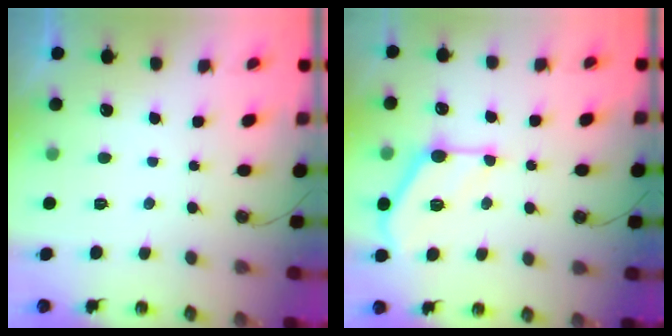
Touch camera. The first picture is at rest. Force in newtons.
{"total": 13.3, "press": 13.3, "slide": 0.5}